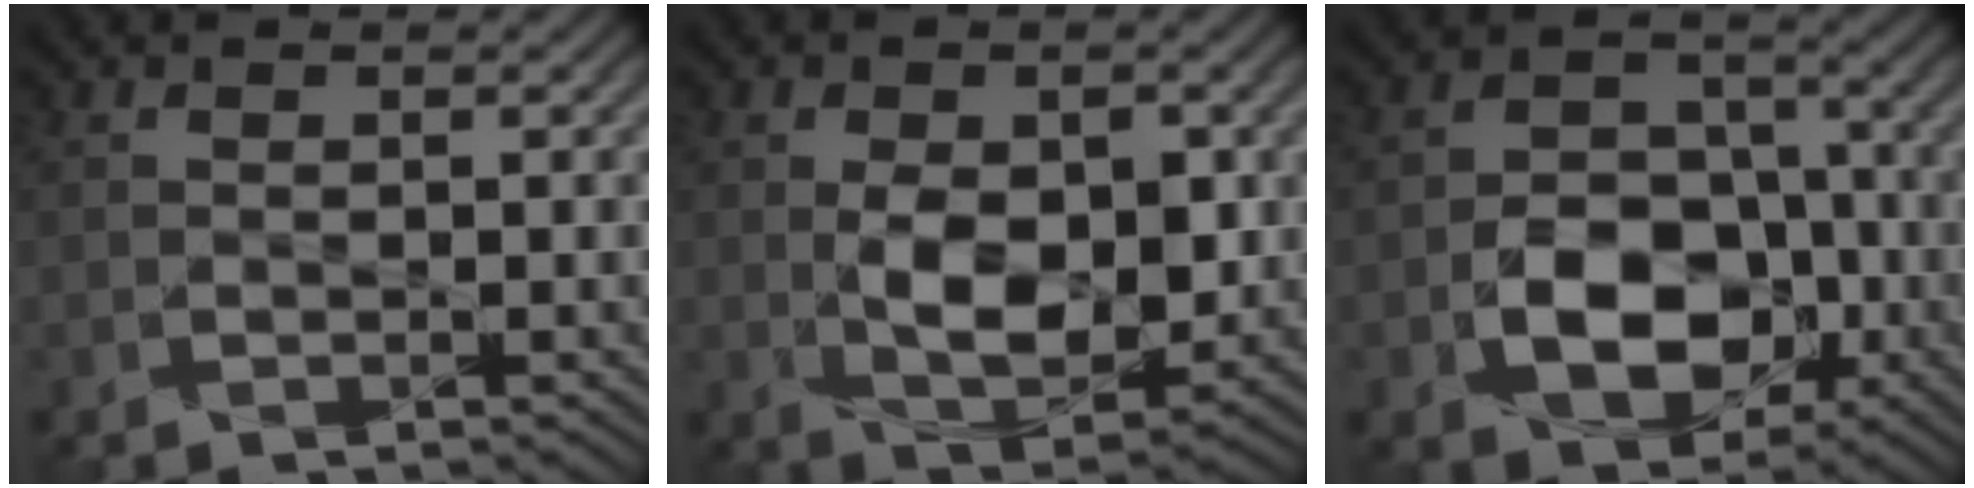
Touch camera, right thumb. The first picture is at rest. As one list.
[{"total": 7.7, "force": [-0.1, 4.5, 6.2], "torque": [-0.115, -0.011, 0.002]}, {"total": 9.5, "force": [-2.9, 6.7, 6.0], "torque": [-0.100, -0.007, -0.054]}]